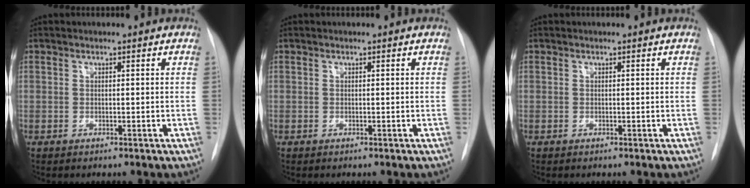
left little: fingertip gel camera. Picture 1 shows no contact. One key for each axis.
{"total": 0.0}
{"total": 0.0}